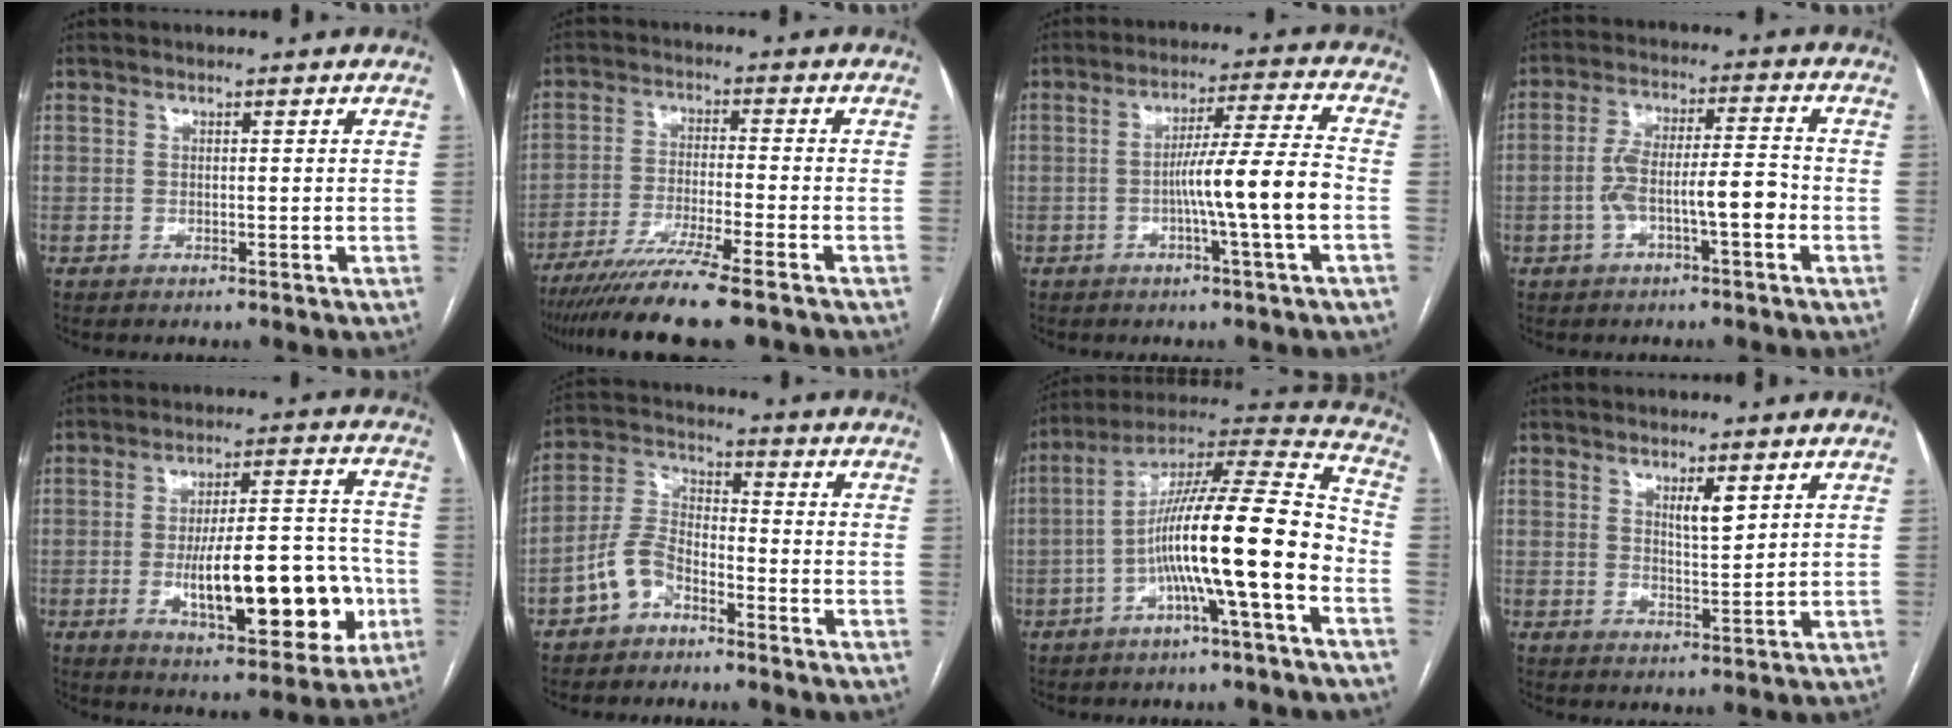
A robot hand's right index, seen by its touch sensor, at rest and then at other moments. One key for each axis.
{"total": 11.2, "fx": -8.8, "fy": -0.9, "fz": 6.9, "tx": -0.109, "ty": -0.031, "tz": -0.144}
{"total": 9.6, "fx": -2.4, "fy": -1.3, "fz": 9.2, "tx": -0.153, "ty": 0.007, "tz": -0.040}
{"total": 8.1, "fx": -2.7, "fy": 1.5, "fz": 7.5, "tx": -0.141, "ty": 0.027, "tz": -0.044}
{"total": 18.3, "fx": -4.4, "fy": 5.6, "fz": 16.9, "tx": -0.252, "ty": 0.014, "tz": -0.055}
{"total": 6.7, "fx": -4.1, "fy": 3.7, "fz": 3.9, "tx": -0.097, "ty": 0.018, "tz": -0.086}
{"total": 17.6, "fx": -5.0, "fy": 0.7, "fz": 16.8, "tx": -0.282, "ty": 0.025, "tz": -0.088}
{"total": 3.4, "fx": 1.8, "fy": 0.7, "fz": 2.8, "tx": -0.049, "ty": -0.005, "tz": 0.032}